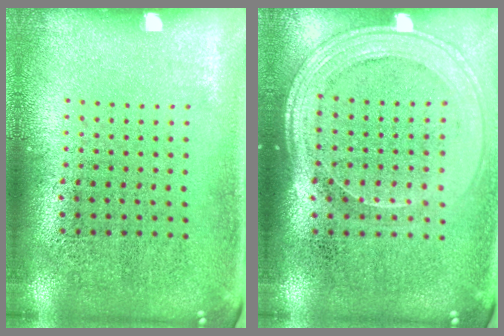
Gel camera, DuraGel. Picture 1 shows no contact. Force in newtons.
{"total": 1.8, "press": 1.6, "slide": 0.7}